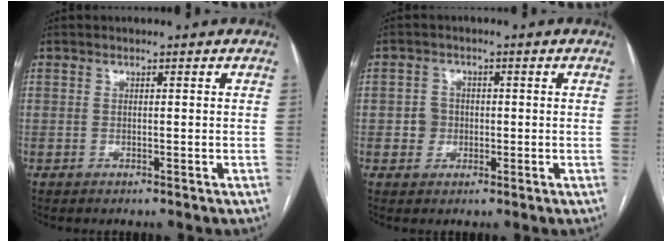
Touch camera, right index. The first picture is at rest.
{"total": 2.7, "force": [-0.4, 2.6, 0.6], "torque": [-0.003, 0.010, -0.004]}